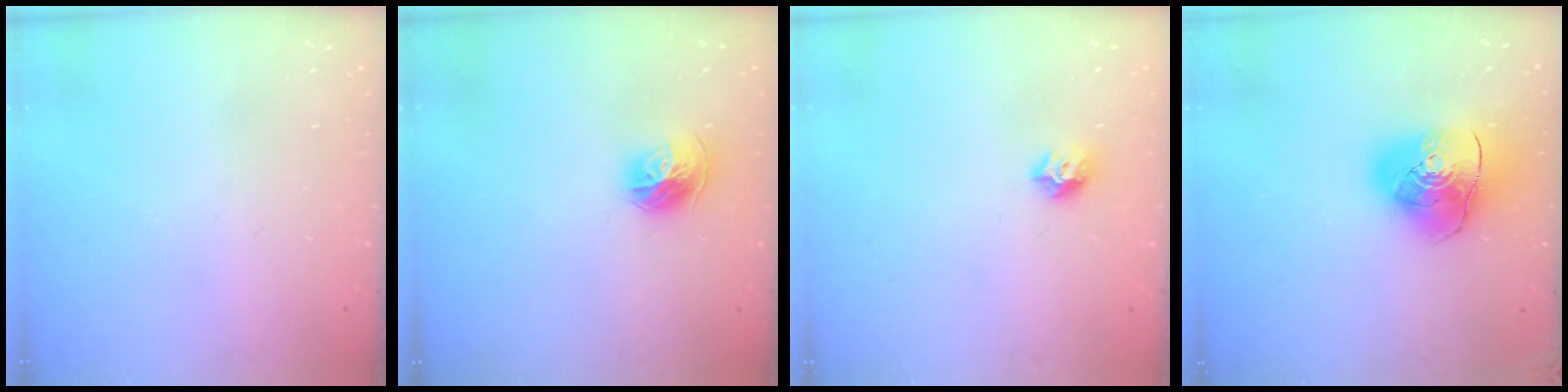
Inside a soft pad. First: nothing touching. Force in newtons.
{"total": 10.6, "press": 10.5, "slide": 1.2}
{"total": 8.2, "press": 8.1, "slide": 1.0}
{"total": 14.3, "press": 14.2, "slide": 1.9}